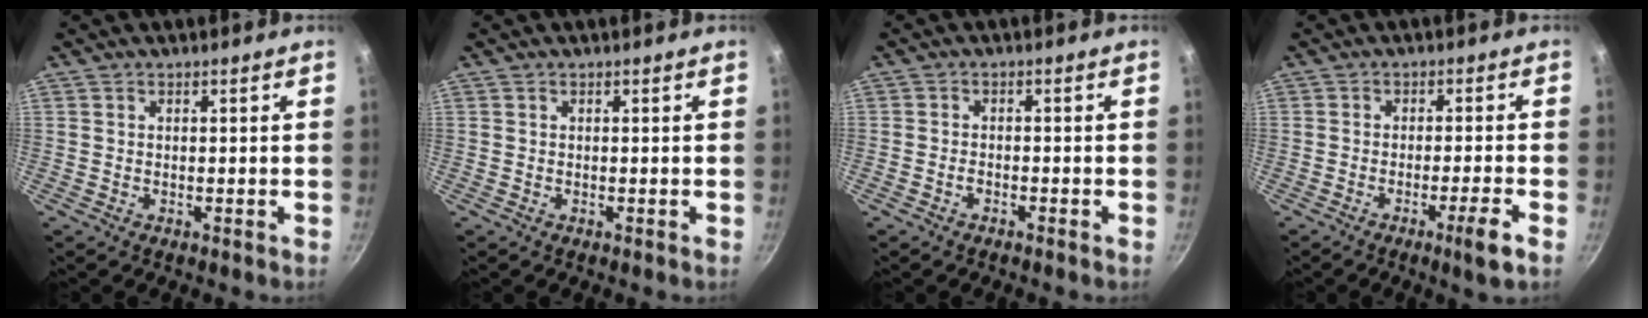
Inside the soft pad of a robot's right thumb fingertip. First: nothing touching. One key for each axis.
{"total": 0.0}
{"total": 1.3, "fx": -1.0, "fy": 0.5, "fz": 0.5, "tx": -0.012, "ty": 0.014, "tz": -0.021}
{"total": 5.0, "fx": -2.5, "fy": -0.3, "fz": 4.3, "tx": -0.072, "ty": 0.014, "tz": -0.039}